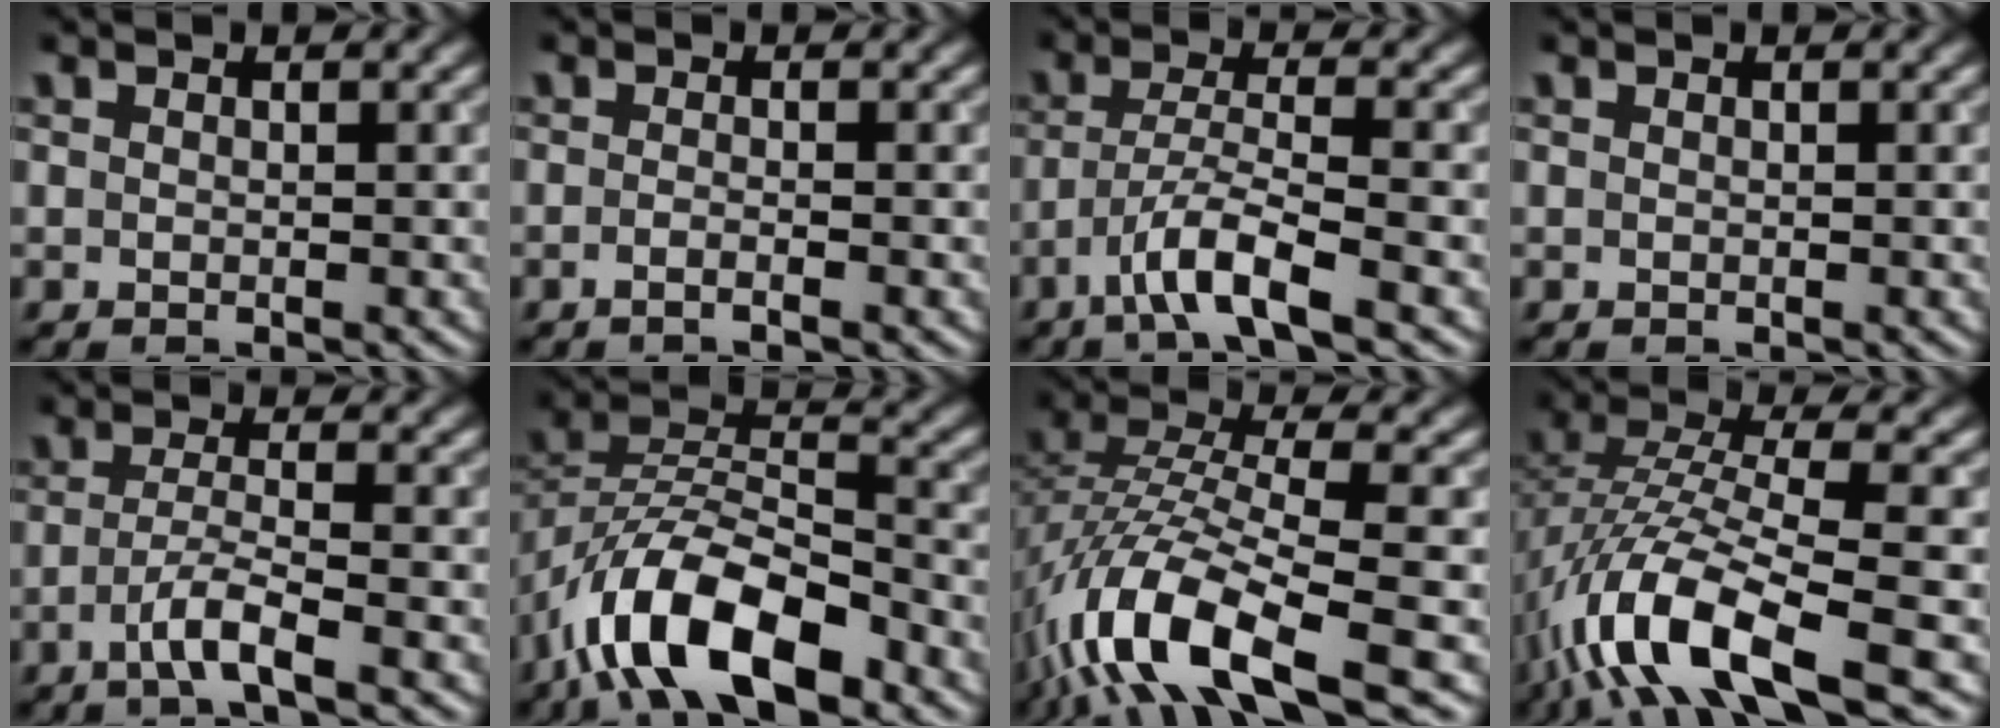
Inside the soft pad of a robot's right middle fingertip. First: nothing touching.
{"total": 1.3, "force": [-0.6, 0.4, 1.1], "torque": [-0.012, -0.005, -0.015]}
{"total": 4.7, "force": [-2.7, 0.7, 3.8], "torque": [-0.067, 0.007, -0.058]}
{"total": 0.0}
{"total": 3.2, "force": [-1.6, 0.4, 2.7], "torque": [-0.049, 0.006, -0.040]}
{"total": 11.4, "force": [-7.0, 4.7, 7.6], "torque": [-0.132, 0.005, -0.143]}
{"total": 11.2, "force": [-5.7, 3.6, 8.9], "torque": [-0.174, 0.005, -0.114]}
{"total": 11.0, "force": [-5.3, 3.4, 9.0], "torque": [-0.176, 0.008, -0.105]}